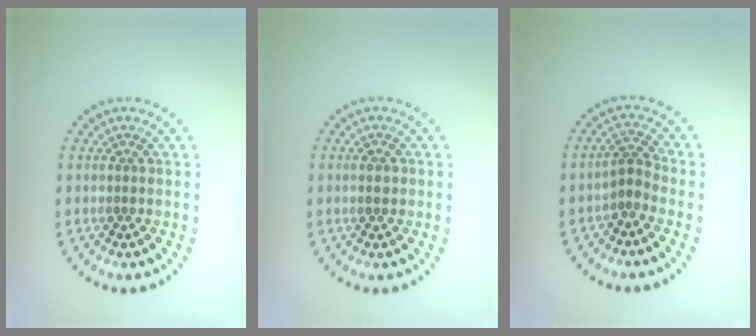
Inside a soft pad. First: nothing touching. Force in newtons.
{"total": 1.2, "press": 1.2, "slide": 0.0}
{"total": 1.9, "press": 1.2, "slide": 1.5}